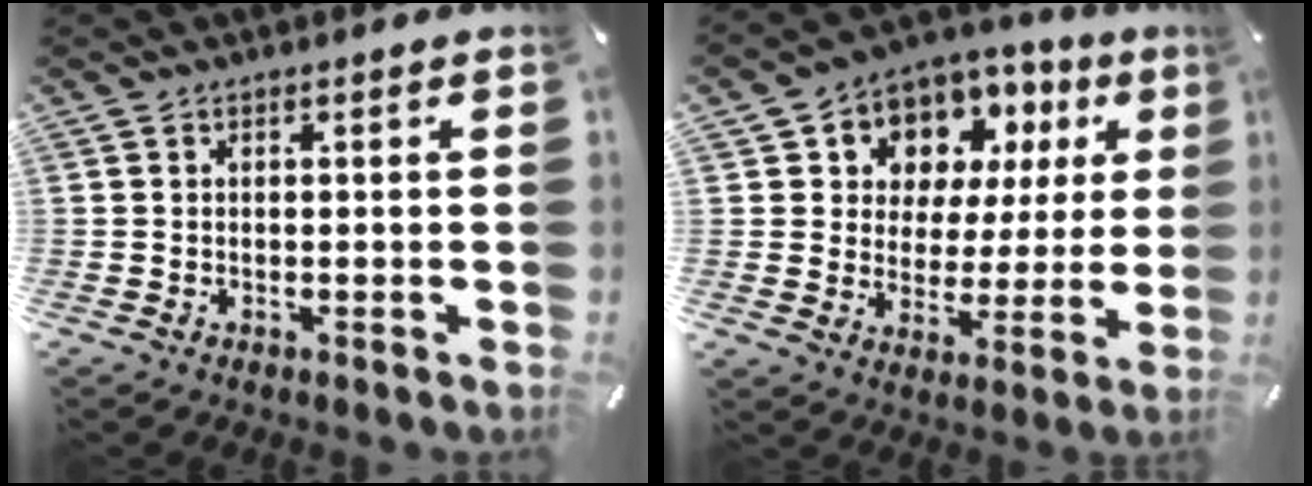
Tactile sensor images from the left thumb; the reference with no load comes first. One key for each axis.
{"total": 9.3, "fx": 4.6, "fy": 8.0, "fz": 1.4, "tx": -0.041, "ty": -0.038, "tz": 0.089}